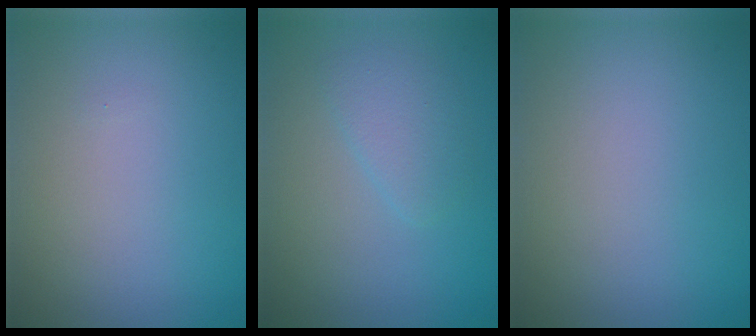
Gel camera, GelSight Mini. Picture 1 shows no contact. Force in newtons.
{"total": 1.8, "press": 1.8, "slide": 0.1}
{"total": 0.0}